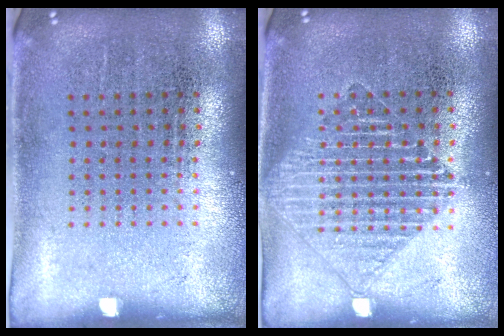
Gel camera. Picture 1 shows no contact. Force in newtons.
{"total": 1.3, "press": 1.3, "slide": 0.2}